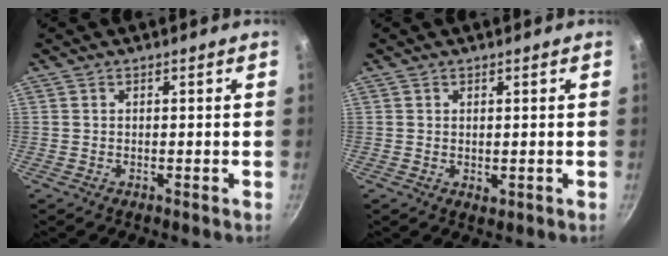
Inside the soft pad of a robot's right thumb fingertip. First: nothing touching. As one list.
[{"total": 1.0, "force": [0.3, 0.6, 0.8], "torque": [-0.011, -0.006, 0.004]}]